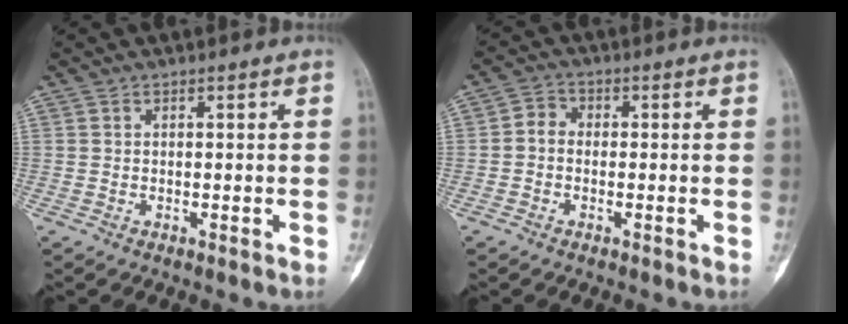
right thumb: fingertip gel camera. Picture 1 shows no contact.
{"total": 3.2, "force": [-0.6, 2.6, 1.8], "torque": [-0.020, 0.010, -0.024]}